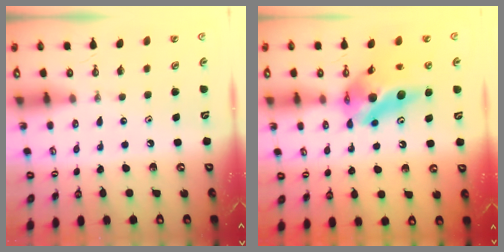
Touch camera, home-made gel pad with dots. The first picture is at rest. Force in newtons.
{"total": 14.7, "press": 13.0, "slide": 6.8}